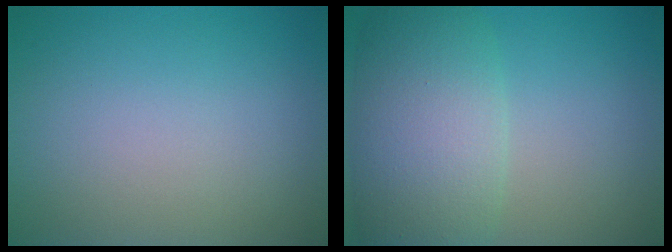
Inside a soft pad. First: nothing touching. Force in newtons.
{"total": 8.4, "press": 8.4, "slide": 0.4}